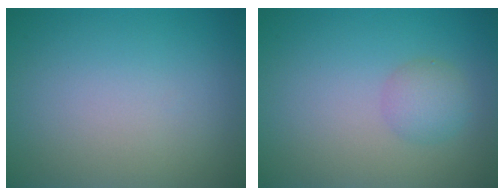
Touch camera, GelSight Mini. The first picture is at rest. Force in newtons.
{"total": 2.0, "press": 2.0, "slide": 0.1}